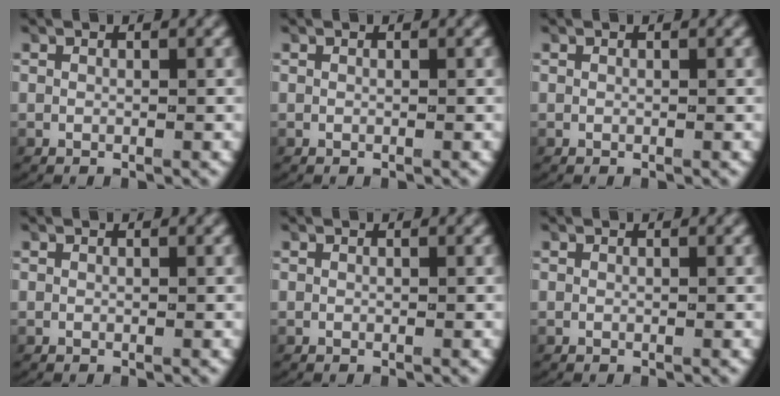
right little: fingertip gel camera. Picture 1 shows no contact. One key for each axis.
{"total": 0.0}
{"total": 0.0}
{"total": 0.0}
{"total": 0.0}
{"total": 0.0}